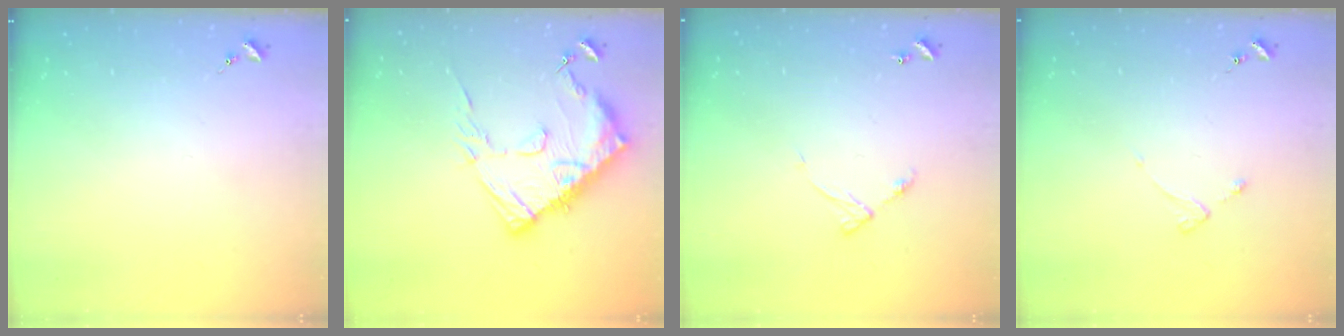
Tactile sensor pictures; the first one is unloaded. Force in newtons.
{"total": 15.8, "press": 15.7, "slide": 1.6}
{"total": 6.5, "press": 6.5, "slide": 0.5}
{"total": 2.7, "press": 2.6, "slide": 0.5}